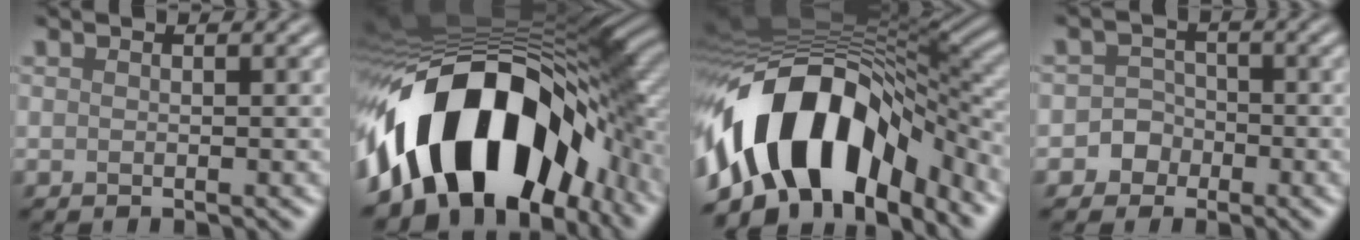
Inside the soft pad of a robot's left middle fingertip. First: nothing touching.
{"total": 16.2, "force": [-5.7, 9.1, 12.2], "torque": [-0.193, 0.006, -0.103]}
{"total": 13.9, "force": [-5.8, 7.7, 10.0], "torque": [-0.169, 0.012, -0.106]}
{"total": 2.3, "force": [-0.9, 2.1, 0.2], "torque": [0.024, 0.009, -0.029]}